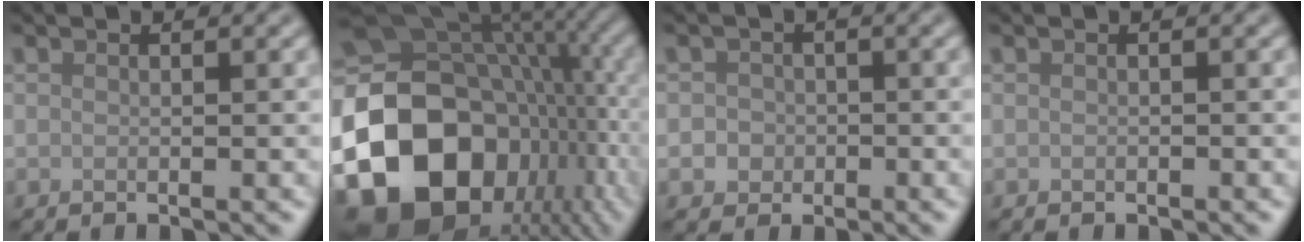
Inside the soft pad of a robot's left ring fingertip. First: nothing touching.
{"total": 20.8, "force": [-6.0, 15.9, 12.1], "torque": [-0.261, -0.024, -0.097]}
{"total": 2.4, "force": [-0.6, 2.2, 0.5], "torque": [0.014, 0.005, -0.023]}
{"total": 0.0}